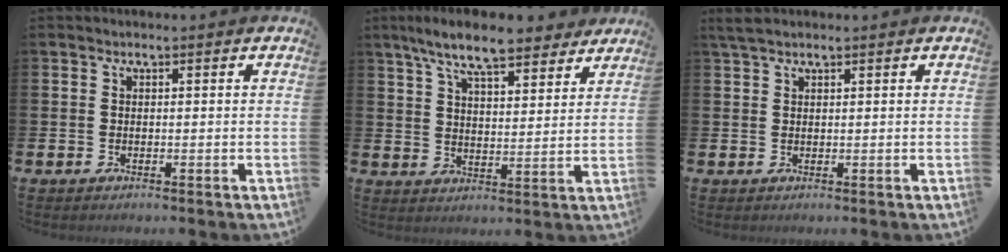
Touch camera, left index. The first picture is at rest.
{"total": 9.4, "force": [8.3, 2.0, 3.8], "torque": [-0.092, -0.034, 0.149]}
{"total": 2.0, "force": [1.7, 0.6, 1.1], "torque": [-0.024, 0.006, 0.030]}